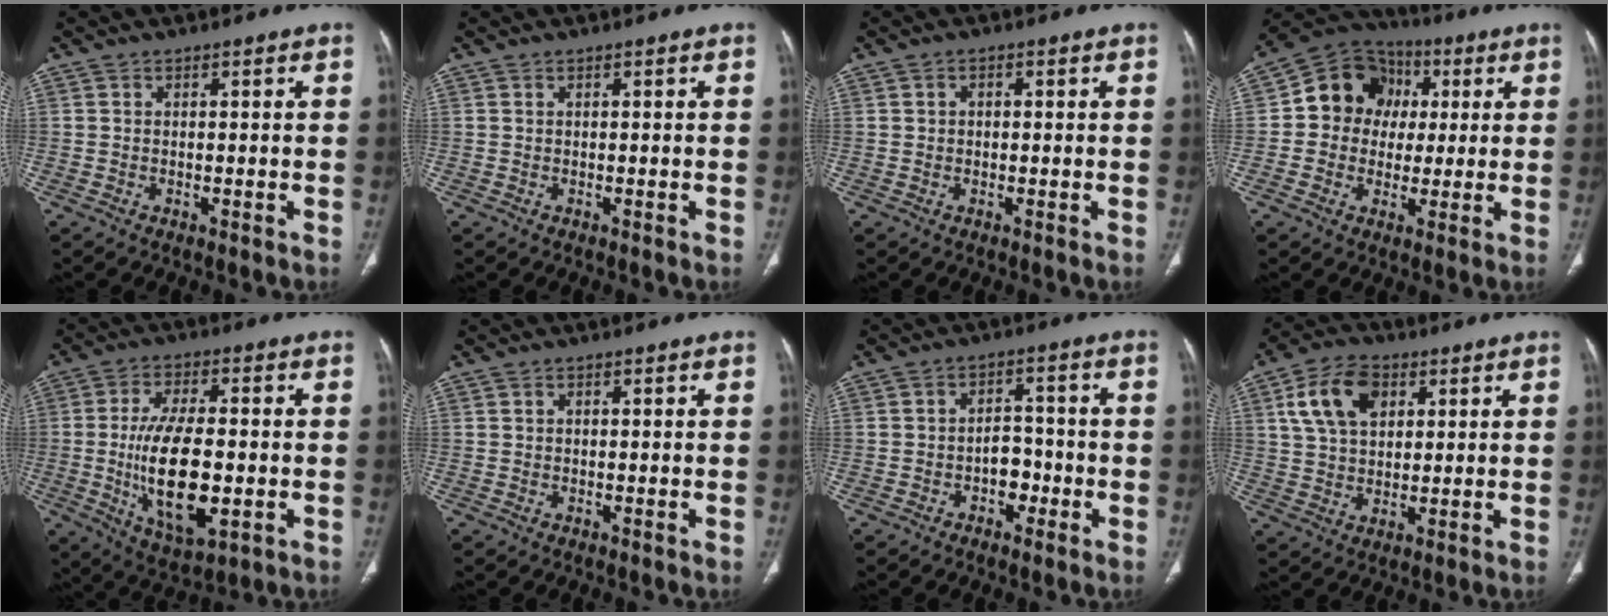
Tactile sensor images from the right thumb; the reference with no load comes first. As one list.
[{"total": 0.0}, {"total": 0.9, "force": [0.2, 0.8, 0.5], "torque": [-0.003, 0.002, 0.002]}, {"total": 12.7, "force": [1.6, 11.4, 5.5], "torque": [-0.051, 0.018, 0.016]}, {"total": 16.0, "force": [-2.4, 7.1, 14.1], "torque": [-0.250, -0.005, -0.033]}, {"total": 0.0}, {"total": 5.0, "force": [-2.0, 3.6, 2.9], "torque": [-0.015, 0.026, -0.035]}, {"total": 11.4, "force": [4.2, 7.5, 7.6], "torque": [-0.124, 0.001, 0.075]}]